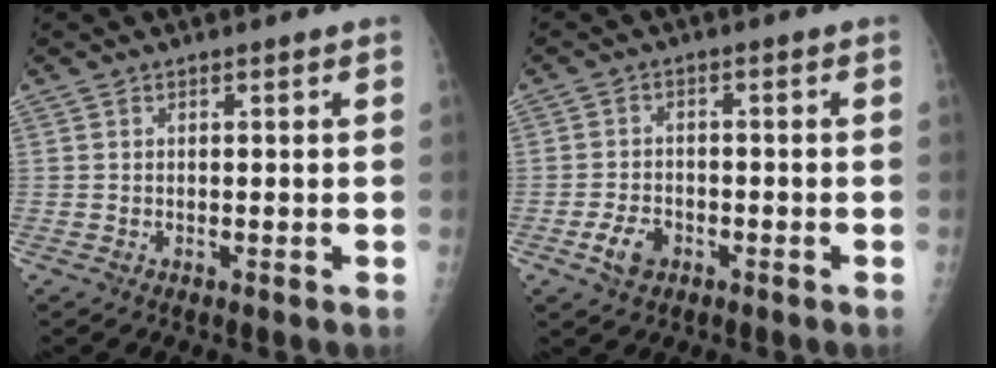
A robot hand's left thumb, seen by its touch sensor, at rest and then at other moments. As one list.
[{"total": 4.4, "force": [-2.1, 2.9, 2.5], "torque": [-0.042, 0.012, -0.036]}]